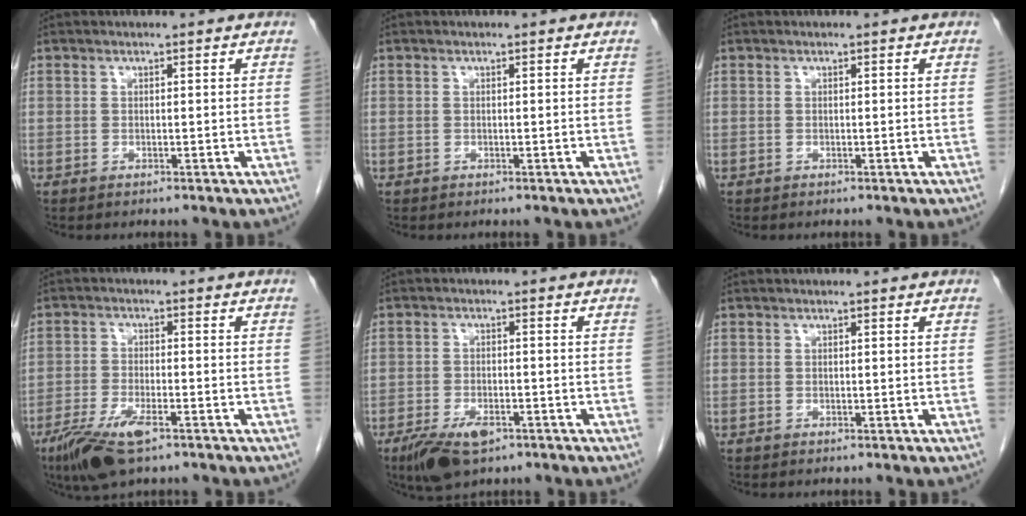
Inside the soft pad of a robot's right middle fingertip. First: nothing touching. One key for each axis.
{"total": 0.0}
{"total": 0.0}
{"total": 8.1, "fx": -5.0, "fy": 2.2, "fz": 6.0, "tx": -0.116, "ty": -0.014, "tz": -0.086}
{"total": 6.9, "fx": -4.2, "fy": 3.0, "fz": 4.6, "tx": -0.083, "ty": -0.008, "tz": -0.067}
{"total": 0.0}